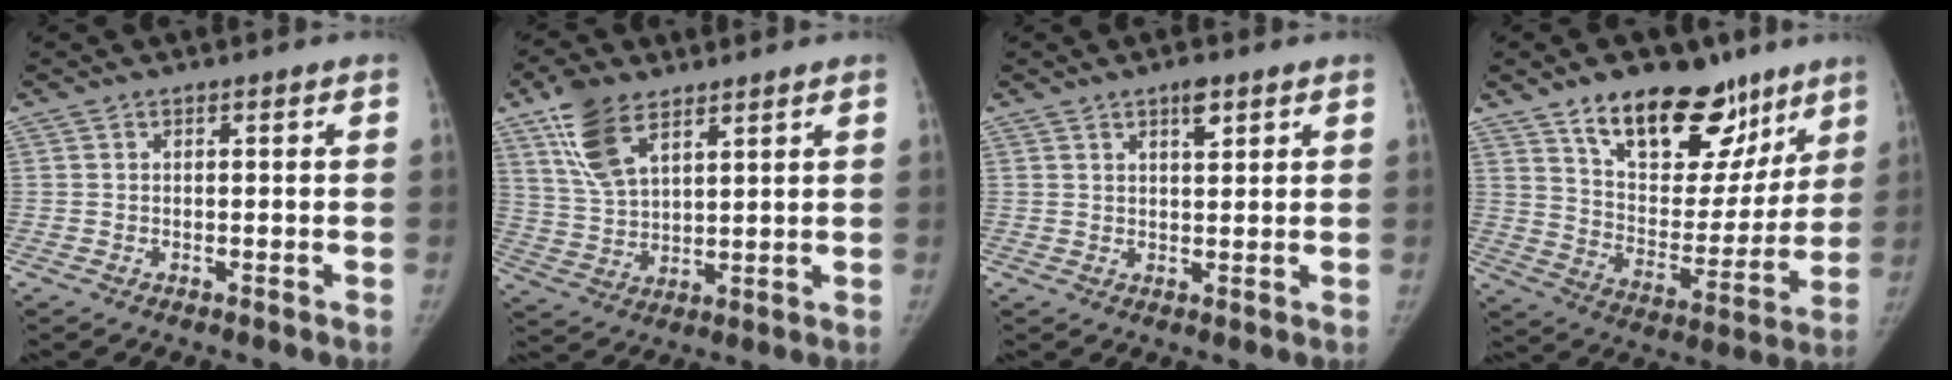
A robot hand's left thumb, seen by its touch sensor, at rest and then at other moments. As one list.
[{"total": 10.8, "force": [6.5, 5.1, 6.9], "torque": [-0.124, -0.020, 0.135]}, {"total": 2.9, "force": [1.8, 1.1, 2.0], "torque": [-0.023, -0.009, 0.027]}, {"total": 23.9, "force": [15.1, 12.4, 13.8], "torque": [-0.151, -0.064, 0.239]}]